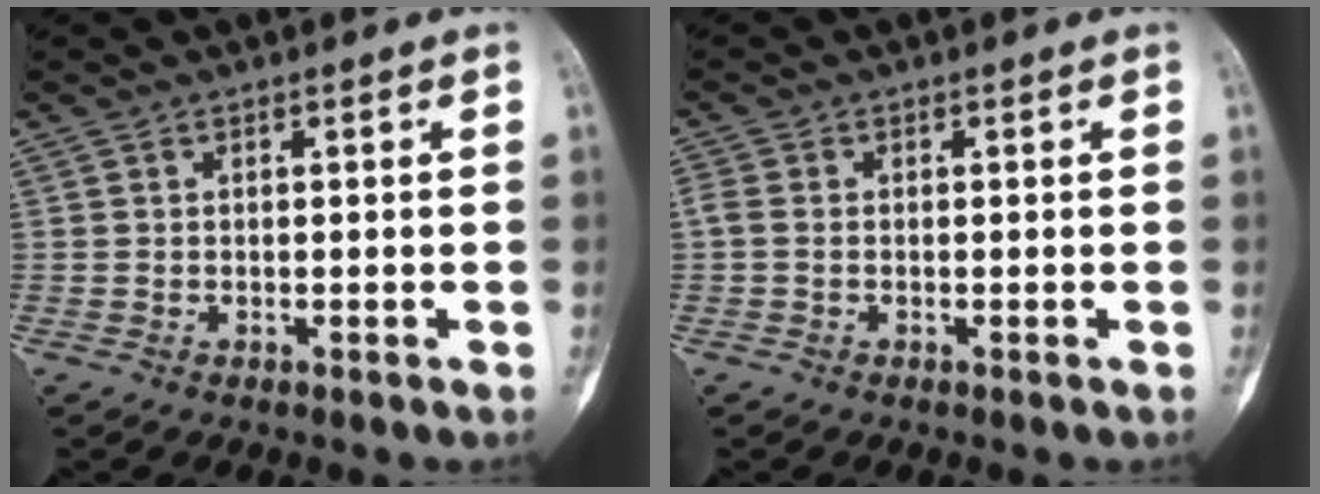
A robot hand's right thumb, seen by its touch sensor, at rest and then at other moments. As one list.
[{"total": 1.7, "force": [-0.1, 1.1, 1.3], "torque": [-0.032, -0.001, -0.008]}]